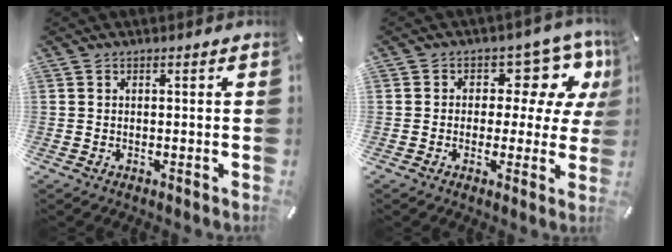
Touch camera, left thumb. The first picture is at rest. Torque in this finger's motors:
{"motor_torque": [0.07, -0.05, 0.14, 0.46, -0.10]}